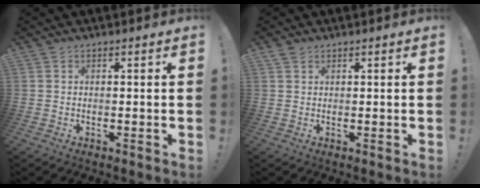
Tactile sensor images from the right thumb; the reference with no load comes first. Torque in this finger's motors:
{"motor_torque": [-0.19, 0.07, -0.18, 0.11, 0.00]}